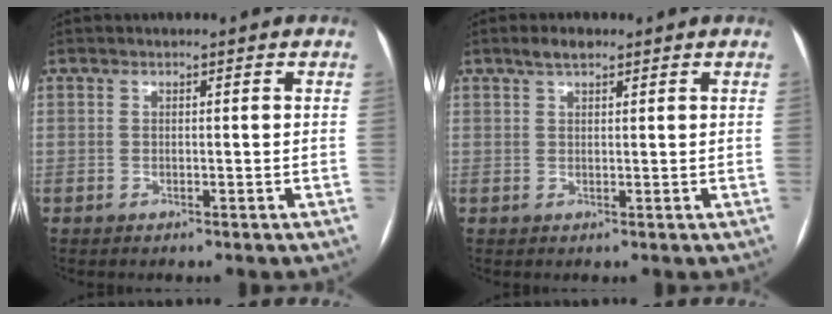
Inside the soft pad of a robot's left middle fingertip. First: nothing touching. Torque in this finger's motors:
{"motor_torque": [0.26, -0.18, -0.06, 0.00]}